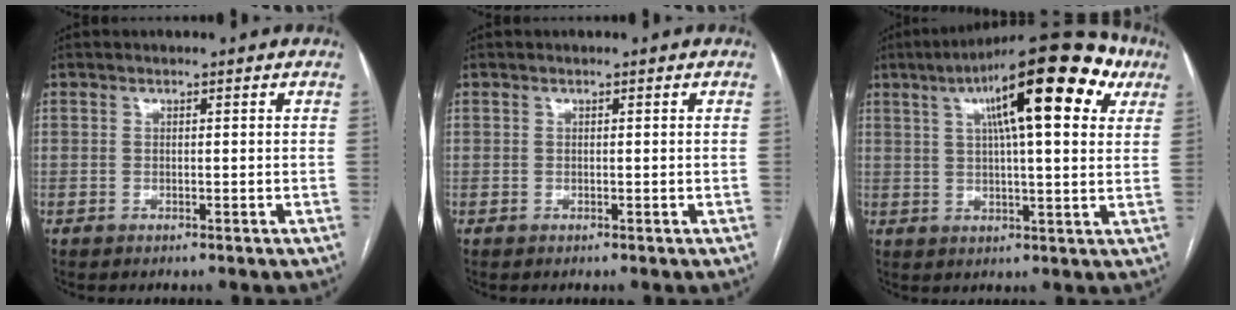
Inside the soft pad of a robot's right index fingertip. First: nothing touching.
{"total": 0.0}
{"total": 19.2, "force": [8.7, 4.1, 16.6], "torque": [-0.258, 0.047, 0.125]}